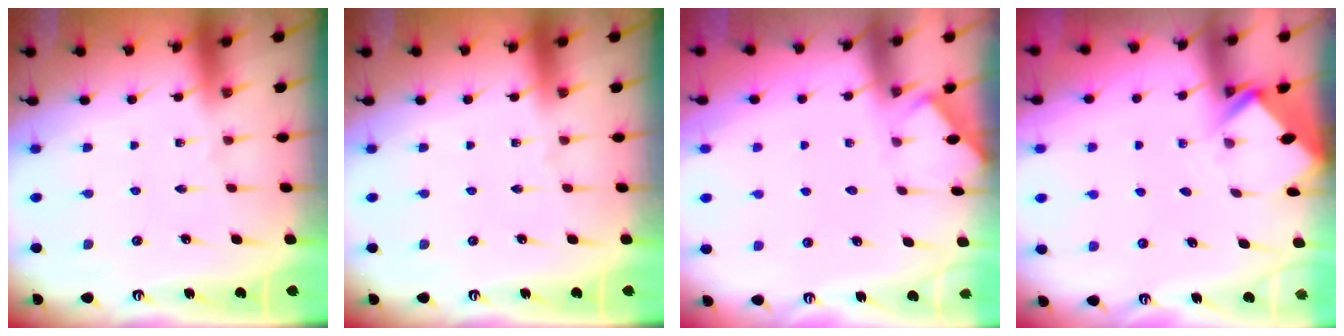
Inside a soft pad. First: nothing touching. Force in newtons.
{"total": 0.0}
{"total": 1.9, "press": 1.9, "slide": 0.3}
{"total": 2.7, "press": 2.7, "slide": 0.2}